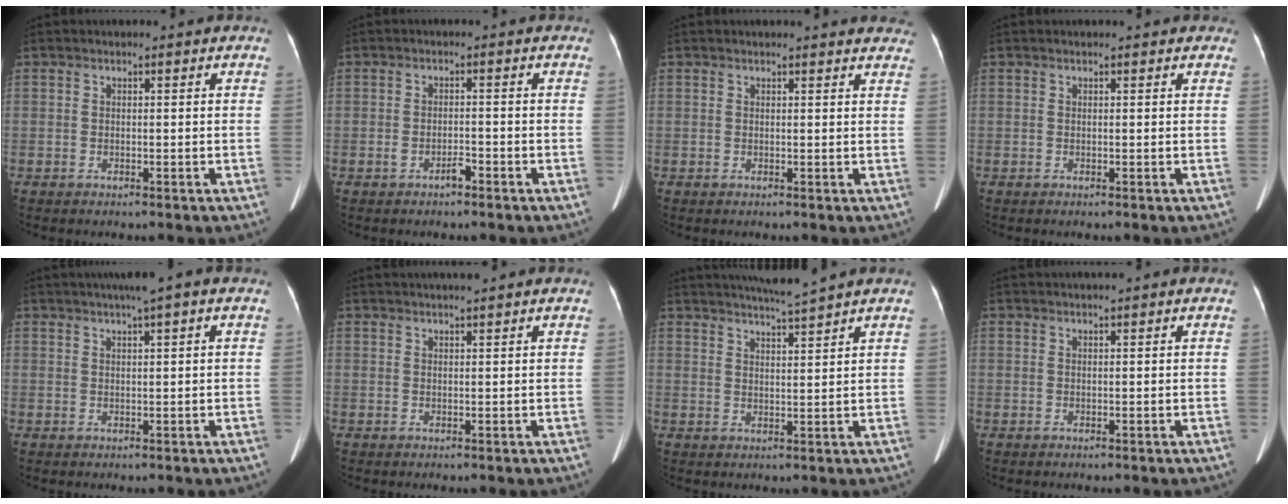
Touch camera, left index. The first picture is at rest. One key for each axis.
{"total": 1.7, "fx": -1.2, "fy": 0.6, "fz": 1.1, "tx": -0.019, "ty": 0.001, "tz": -0.019}
{"total": 8.5, "fx": 8.2, "fy": 1.7, "fz": 1.7, "tx": 0.004, "ty": -0.003, "tz": 0.062}
{"total": 2.2, "fx": 1.9, "fy": 0.8, "fz": 0.8, "tx": -0.009, "ty": 0.013, "tz": 0.011}
{"total": 5.0, "fx": 3.0, "fy": -0.1, "fz": 4.0, "tx": -0.065, "ty": 0.024, "tz": 0.048}
{"total": 3.7, "fx": 3.2, "fy": -0.4, "fz": 1.8, "tx": -0.021, "ty": 0.020, "tz": 0.048}
{"total": 5.8, "fx": 5.2, "fy": -1.4, "fz": 2.0, "tx": -0.037, "ty": -0.002, "tz": 0.087}
{"total": 1.4, "fx": 1.1, "fy": -0.1, "fz": 0.9, "tx": -0.012, "ty": 0.018, "tz": 0.020}